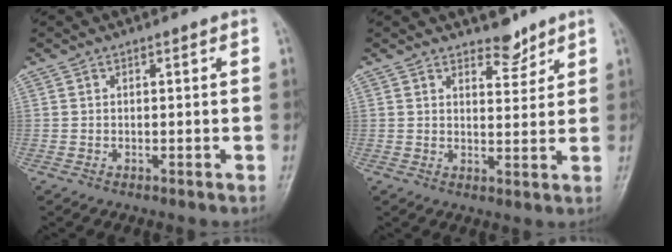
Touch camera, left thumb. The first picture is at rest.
{"total": 3.8, "force": [3.3, 1.7, 1.1], "torque": [0.003, -0.027, 0.051]}